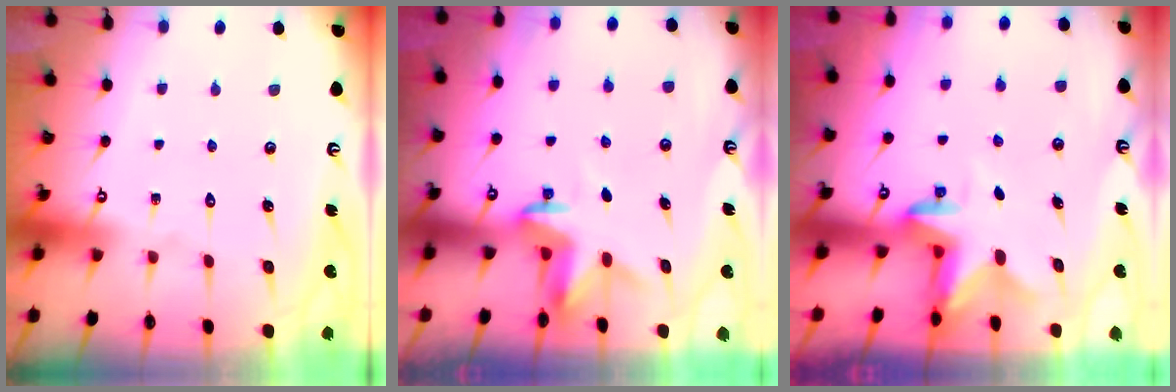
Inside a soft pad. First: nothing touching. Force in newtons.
{"total": 3.5, "press": 3.5, "slide": 0.3}
{"total": 2.8, "press": 2.8, "slide": 0.5}